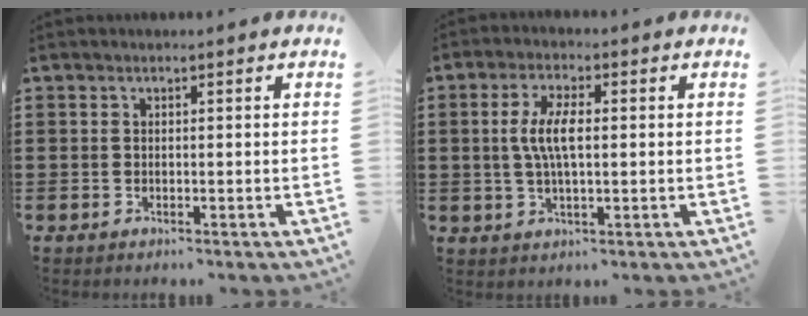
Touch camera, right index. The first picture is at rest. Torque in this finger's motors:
{"motor_torque": [0.35, -0.16, 0.41, 0.10]}